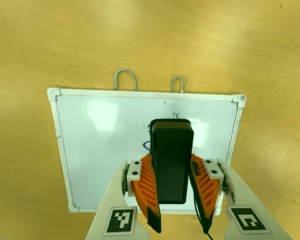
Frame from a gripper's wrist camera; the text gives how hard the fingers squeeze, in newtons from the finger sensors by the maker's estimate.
{"total": 11.2, "left": 9.4, "right": 12.9}